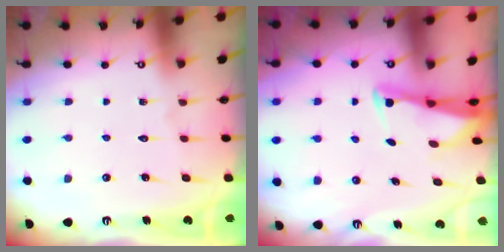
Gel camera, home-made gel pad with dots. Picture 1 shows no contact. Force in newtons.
{"total": 2.4, "press": 2.4, "slide": 0.5}